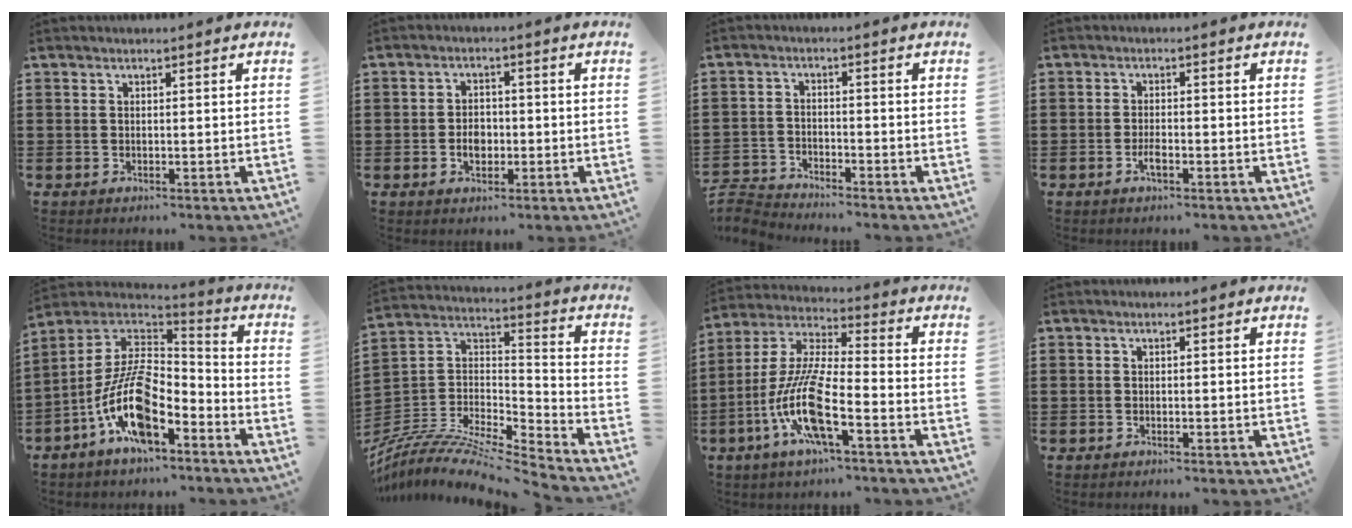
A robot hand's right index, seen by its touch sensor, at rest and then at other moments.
{"total": 3.2, "force": [-0.8, 2.3, 2.2], "torque": [-0.036, 0.001, -0.018]}
{"total": 2.8, "force": [-2.8, 0.2, -0.3], "torque": [-0.010, -0.002, -0.064]}
{"total": 2.3, "force": [-1.1, 0.7, 1.8], "torque": [-0.041, -0.002, -0.023]}
{"total": 14.3, "force": [-6.8, 5.8, 11.2], "torque": [-0.254, 0.005, -0.138]}
{"total": 7.0, "force": [-6.2, 1.2, 2.9], "torque": [-0.071, -0.007, -0.132]}
{"total": 12.0, "force": [-5.6, 2.1, 10.4], "torque": [-0.241, -0.016, -0.116]}
{"total": 0.0}